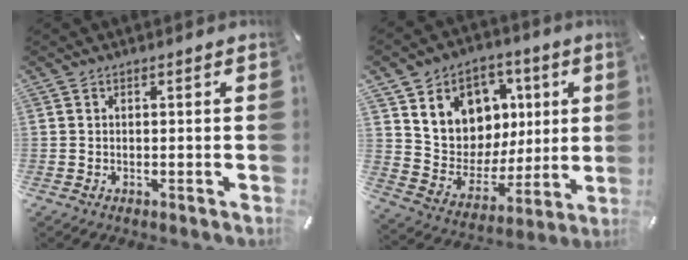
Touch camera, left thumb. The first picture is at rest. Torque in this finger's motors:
{"motor_torque": [2.48, 2.53, 1.42, -1.35, 0.14]}